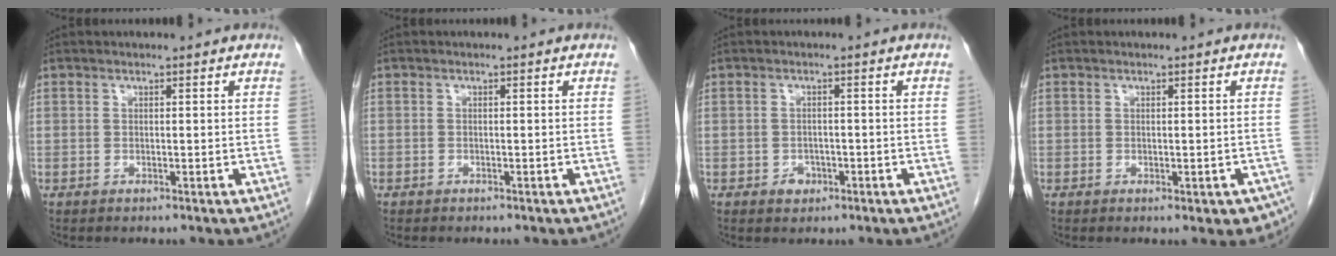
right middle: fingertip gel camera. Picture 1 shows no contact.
{"total": 0.8, "force": [-0.7, 0.5, 0.2], "torque": [-0.011, 0.002, -0.009]}
{"total": 2.0, "force": [-1.0, 1.6, 0.7], "torque": [-0.007, 0.006, -0.010]}
{"total": 3.4, "force": [-2.1, 1.6, 2.1], "torque": [-0.007, 0.000, -0.024]}